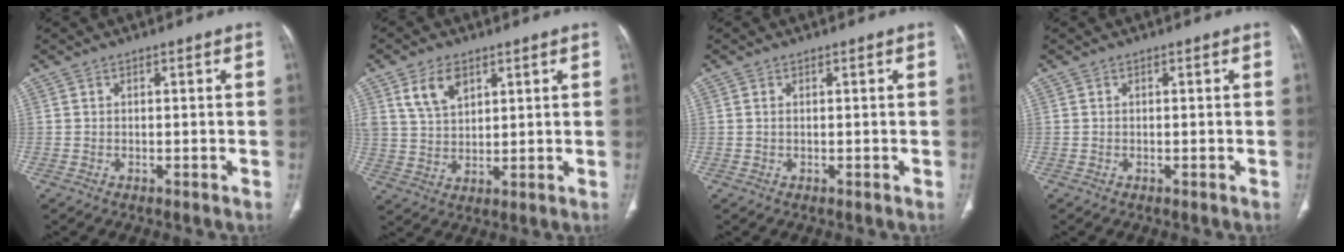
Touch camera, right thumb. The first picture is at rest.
{"total": 7.3, "force": [3.9, 4.4, 4.3], "torque": [-0.068, -0.018, 0.080]}
{"total": 0.0}
{"total": 0.0}